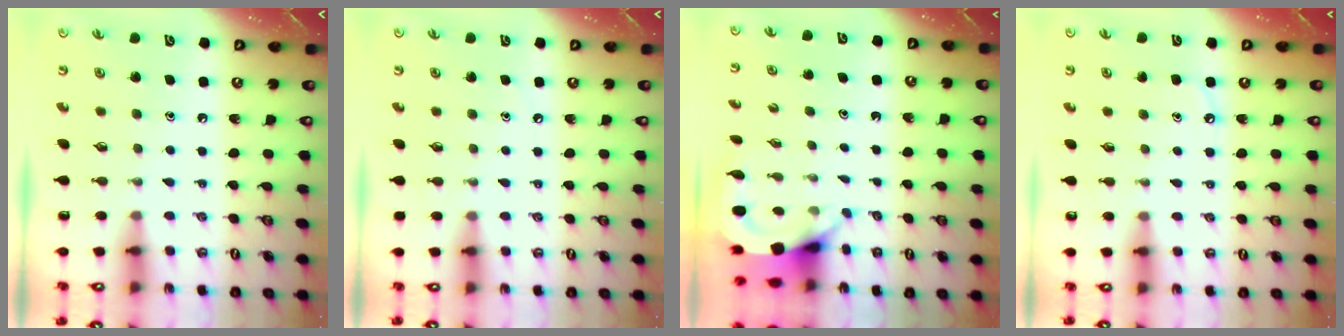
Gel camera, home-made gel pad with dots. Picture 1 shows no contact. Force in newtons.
{"total": 1.5, "press": 1.5, "slide": 0.2}
{"total": 3.9, "press": 3.9, "slide": 0.2}
{"total": 3.6, "press": 3.6, "slide": 0.3}